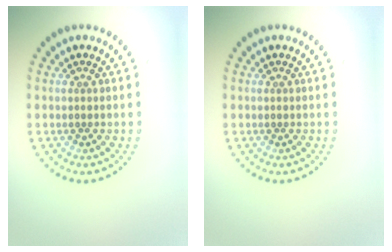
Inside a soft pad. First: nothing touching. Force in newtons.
{"total": 0.0}